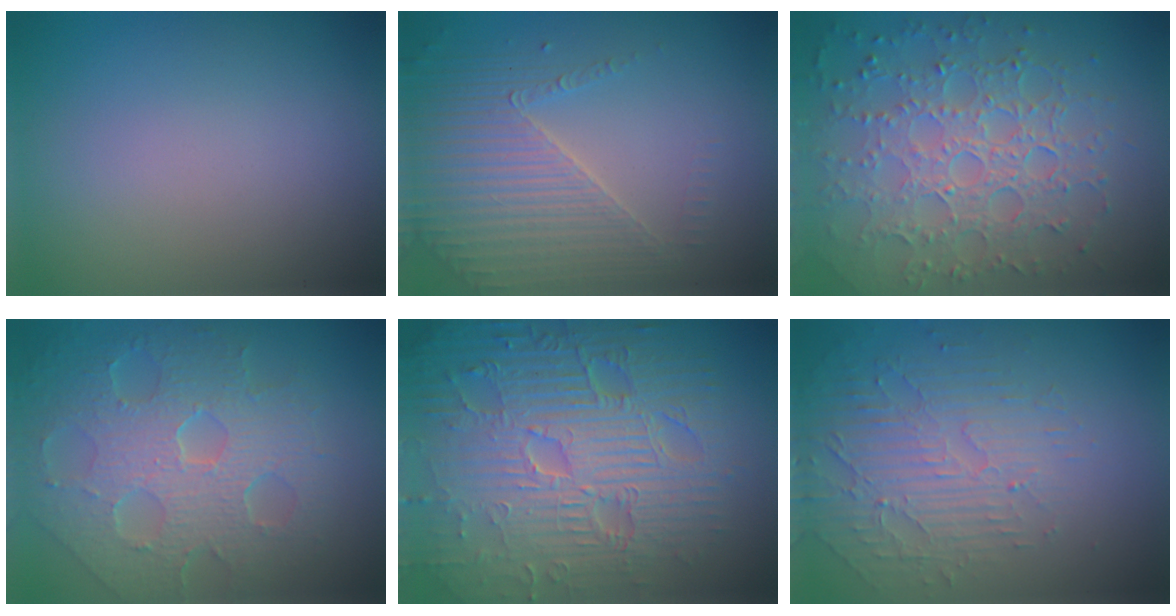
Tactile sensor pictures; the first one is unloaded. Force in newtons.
{"total": 4.0, "press": 3.8, "slide": 1.3}
{"total": 7.7, "press": 5.5, "slide": 5.4}
{"total": 7.9, "press": 5.5, "slide": 5.7}
{"total": 12.2, "press": 7.9, "slide": 9.3}
{"total": 5.1, "press": 3.3, "slide": 3.9}